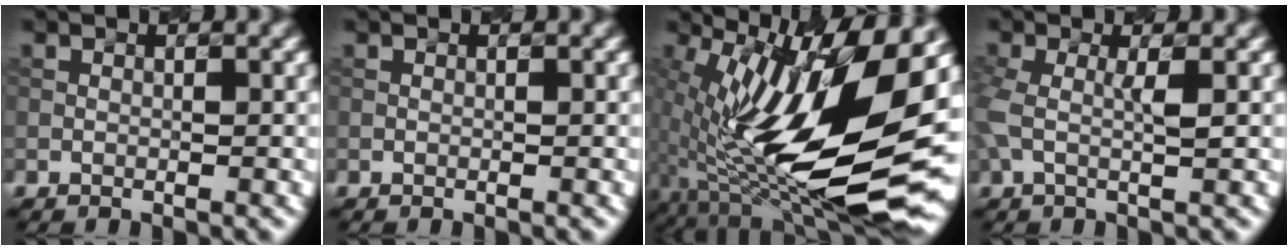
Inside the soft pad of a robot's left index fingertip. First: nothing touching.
{"total": 0.0}
{"total": 17.1, "force": [-1.0, 6.5, 15.7], "torque": [-0.287, -0.019, -0.015]}
{"total": 2.7, "force": [0.3, 0.7, 2.6], "torque": [-0.067, 0.003, 0.001]}